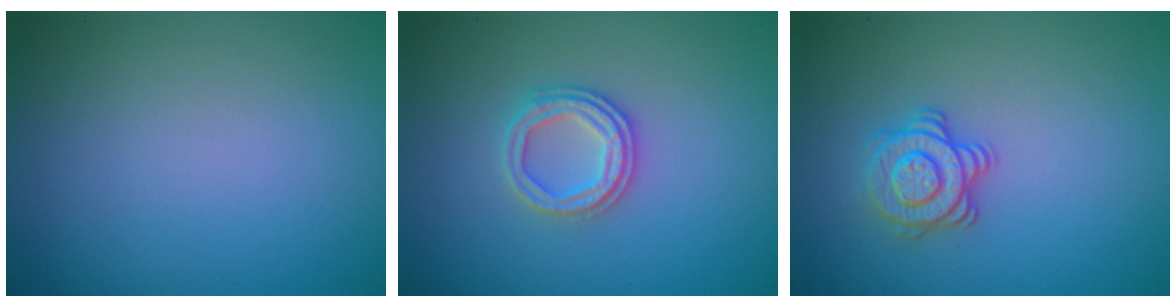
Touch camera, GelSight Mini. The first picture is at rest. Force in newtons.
{"total": 2.5, "press": 2.4, "slide": 0.6}
{"total": 3.0, "press": 2.7, "slide": 1.3}